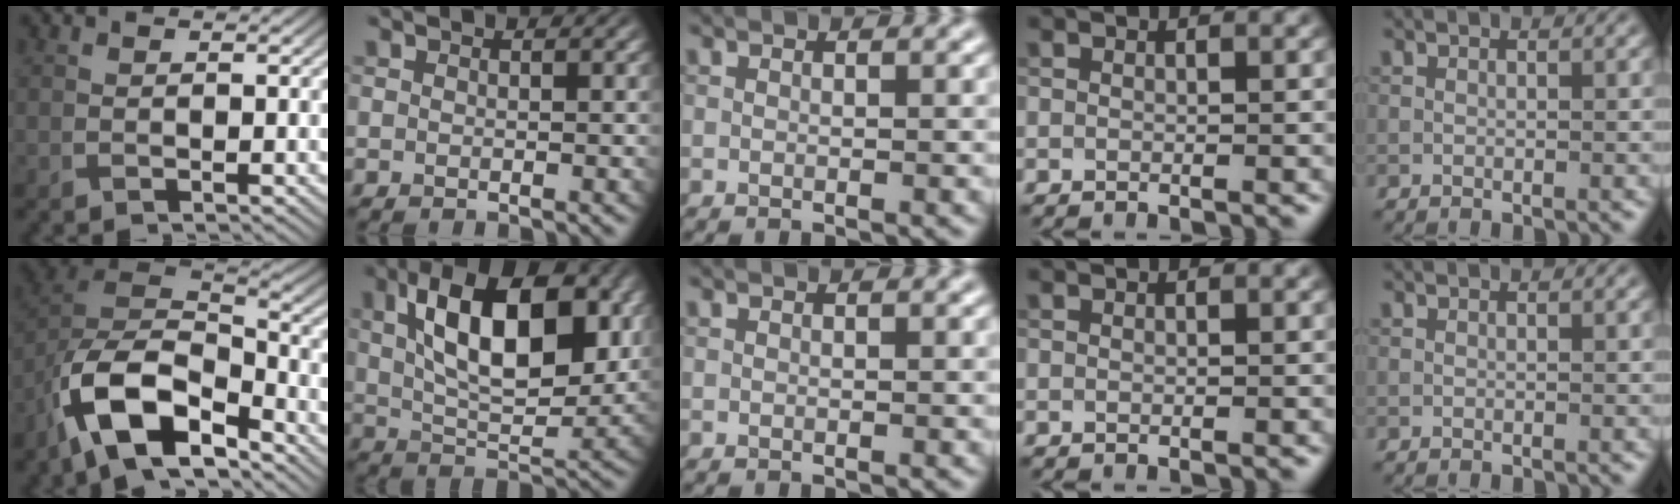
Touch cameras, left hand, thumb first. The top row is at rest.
{"thumb": {"total": 13.8, "force": [-8.2, 6.4, 9.1], "torque": [-0.197, -0.023, -0.161]}, "index": {"total": 11.7, "force": [3.2, 5.8, 9.6], "torque": [-0.148, 0.007, 0.052]}}